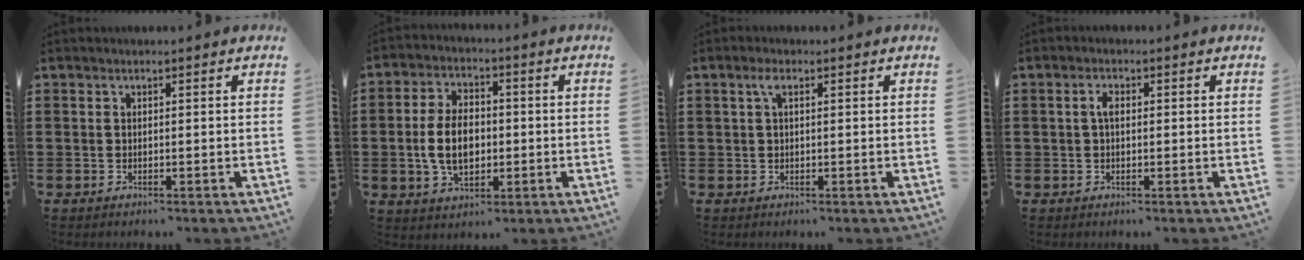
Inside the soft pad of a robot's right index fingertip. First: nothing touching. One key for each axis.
{"total": 8.0, "fx": -0.7, "fy": 5.0, "fz": 6.2, "tx": -0.128, "ty": 0.005, "tz": -0.017}
{"total": 1.9, "fx": 0.7, "fy": 0.7, "fz": 1.6, "tx": -0.036, "ty": 0.006, "tz": 0.010}
{"total": 2.0, "fx": 0.2, "fy": 0.9, "fz": 1.7, "tx": -0.036, "ty": 0.005, "tz": 0.002}